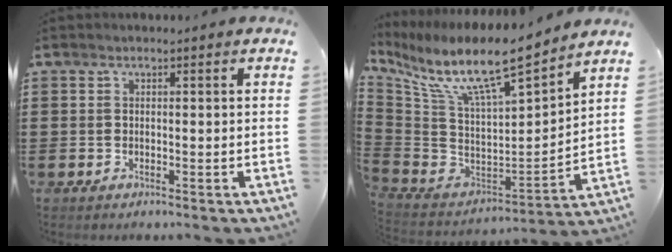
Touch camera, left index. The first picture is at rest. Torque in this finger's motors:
{"motor_torque": [2.14, 0.00, 0.61, 0.21]}